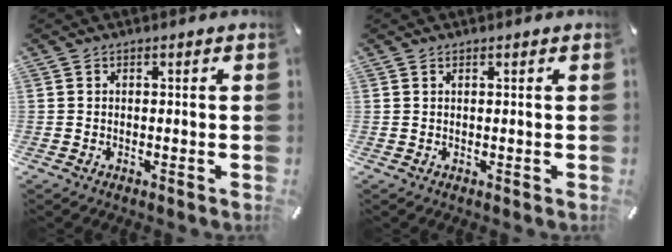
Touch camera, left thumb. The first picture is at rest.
{"total": 0.5, "force": [0.3, -0.1, 0.4], "torque": [-0.008, -0.001, 0.006]}